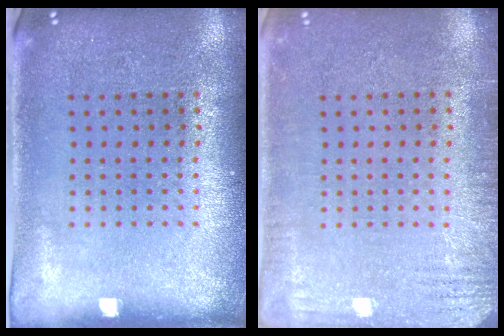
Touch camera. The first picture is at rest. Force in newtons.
{"total": 2.5, "press": 2.5, "slide": 0.4}